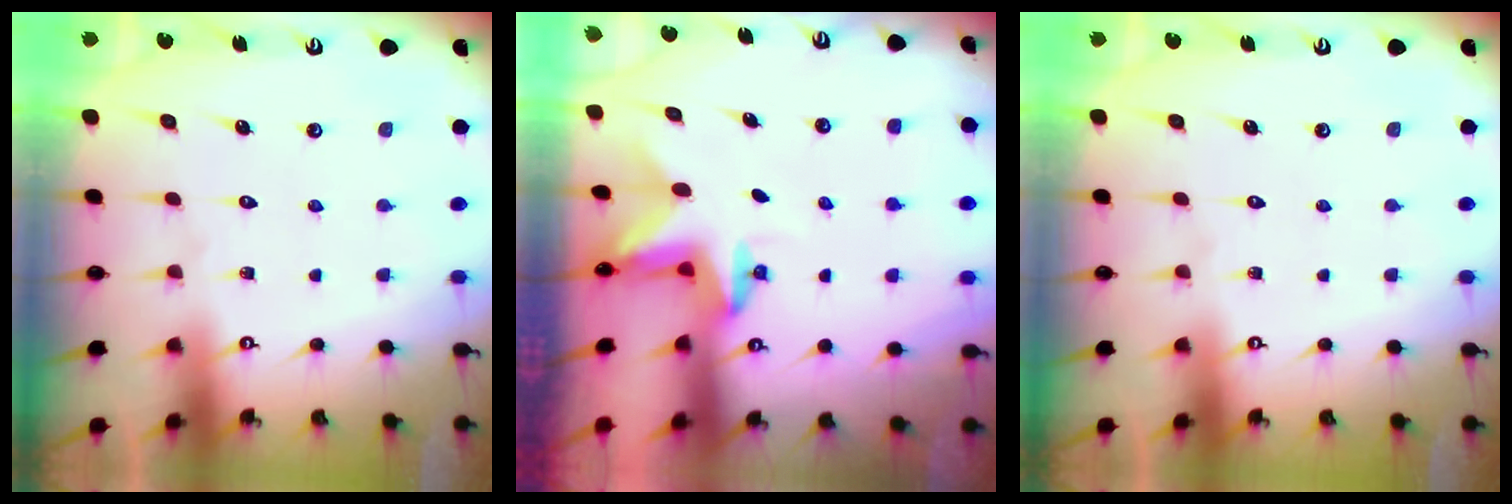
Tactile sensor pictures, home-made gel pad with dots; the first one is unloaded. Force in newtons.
{"total": 2.4, "press": 2.3, "slide": 0.4}
{"total": 0.0}